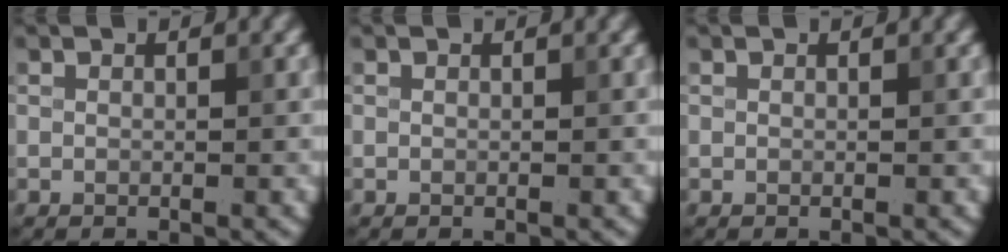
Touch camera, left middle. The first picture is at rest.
{"total": 0.0}
{"total": 0.0}